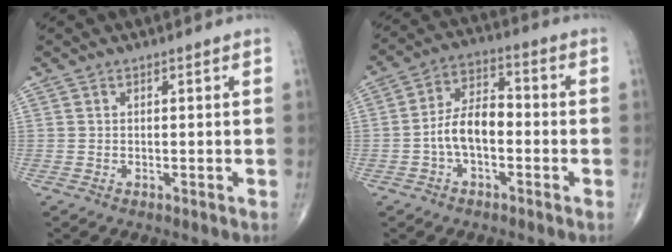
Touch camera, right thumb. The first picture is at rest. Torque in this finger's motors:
{"motor_torque": [0.87, 0.70, 0.98, -0.39, 0.06]}